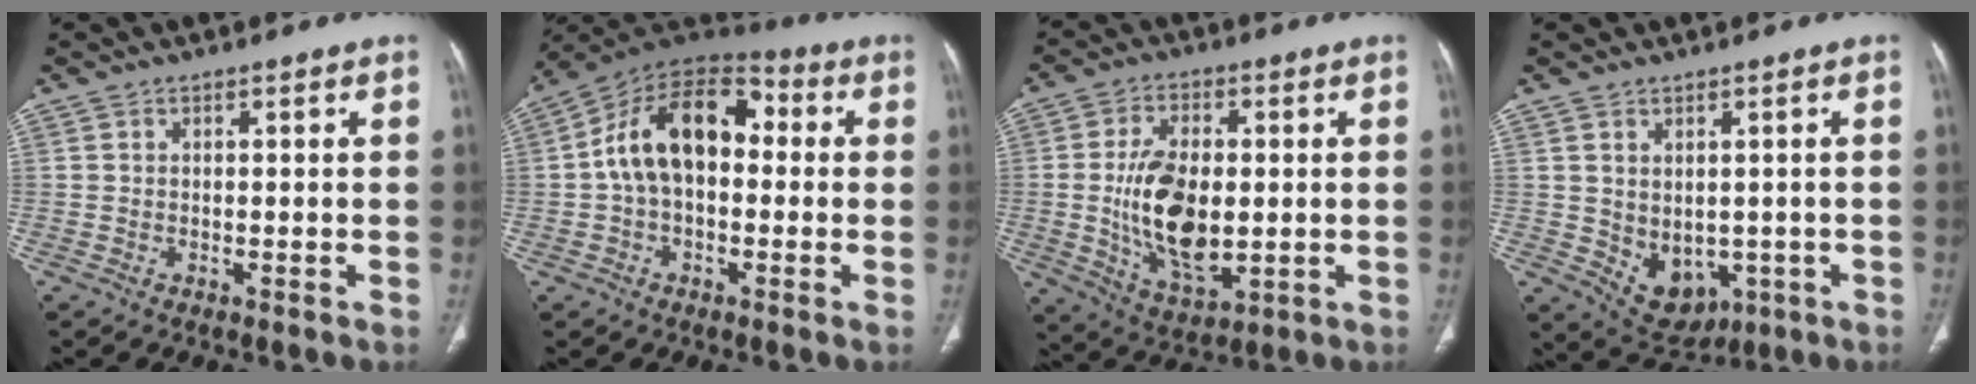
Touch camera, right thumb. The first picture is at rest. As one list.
[{"total": 15.7, "force": [0.8, 10.0, 12.1], "torque": [-0.186, 0.047, 0.001]}, {"total": 14.7, "force": [-0.5, 8.1, 12.3], "torque": [-0.213, -0.012, 0.001]}, {"total": 8.1, "force": [-1.4, 5.9, 5.3], "torque": [-0.058, -0.001, 0.006]}]